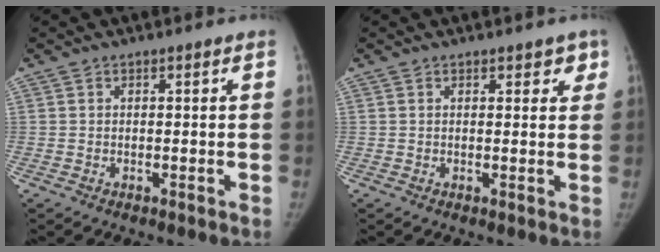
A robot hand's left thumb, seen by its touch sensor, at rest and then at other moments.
{"total": 2.7, "force": [1.8, 1.6, 1.4], "torque": [0.015, -0.006, 0.018]}